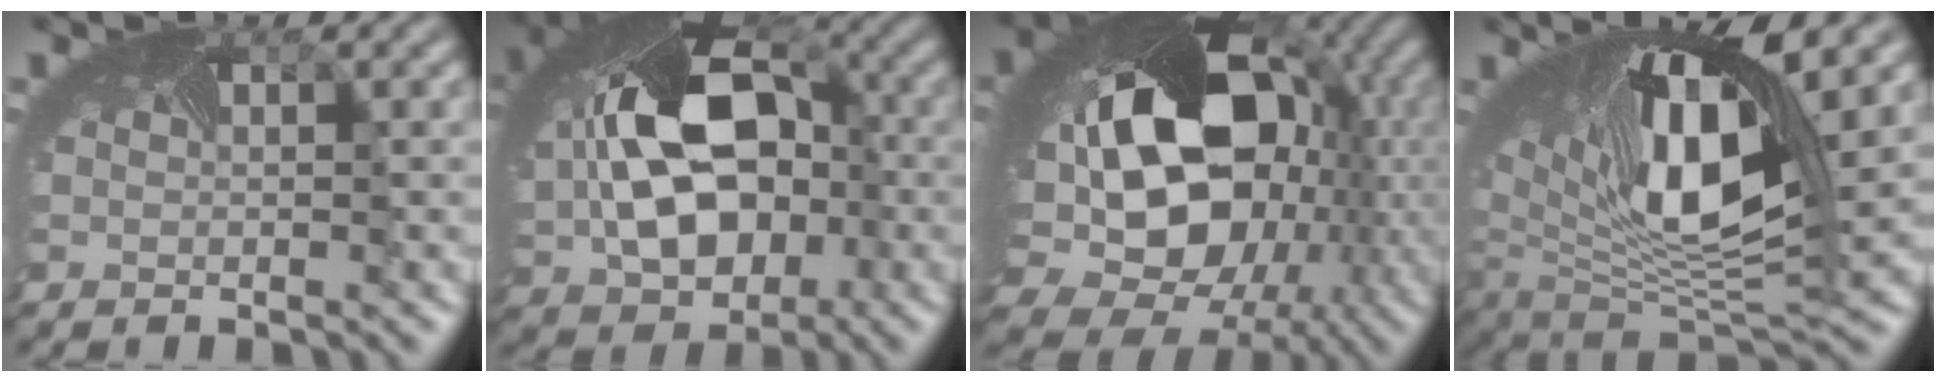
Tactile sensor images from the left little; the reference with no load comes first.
{"total": 11.9, "force": [0.0, 8.7, 8.1], "torque": [-0.159, -0.008, 0.017]}
{"total": 17.5, "force": [-0.1, 13.8, 10.8], "torque": [-0.193, -0.031, 0.024]}
{"total": 11.0, "force": [3.4, 4.4, 9.5], "torque": [-0.172, -0.008, 0.068]}